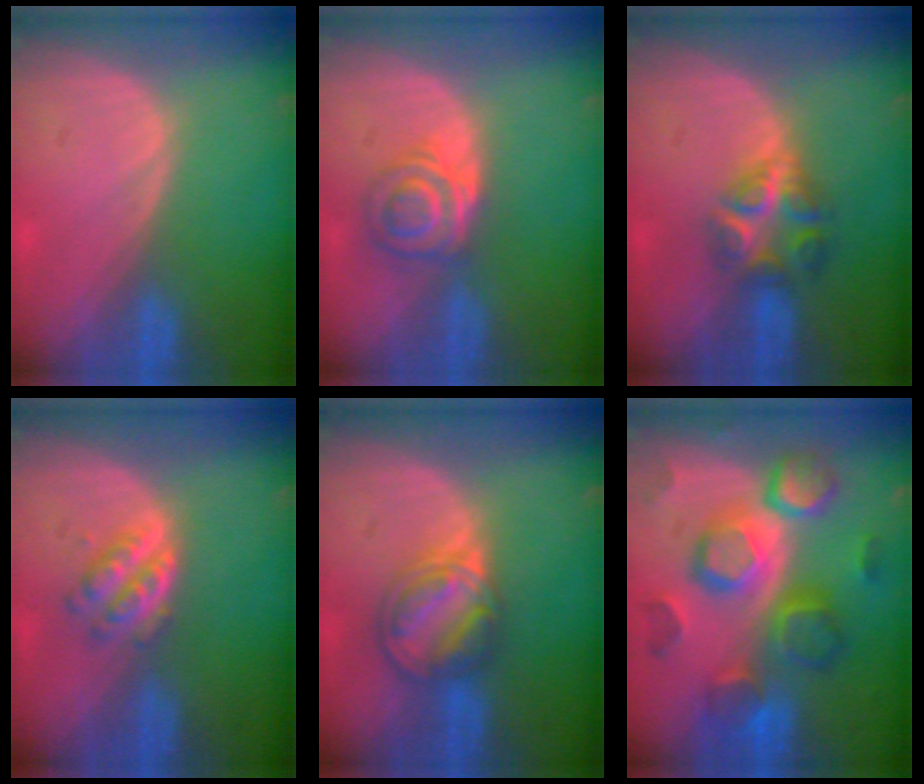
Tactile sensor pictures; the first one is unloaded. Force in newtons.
{"total": 5.6, "press": 5.3, "slide": 1.8}
{"total": 5.7, "press": 5.7, "slide": 0.2}
{"total": 4.4, "press": 4.1, "slide": 1.5}
{"total": 7.7, "press": 6.8, "slide": 3.6}
{"total": 12.3, "press": 12.3, "slide": 1.0}